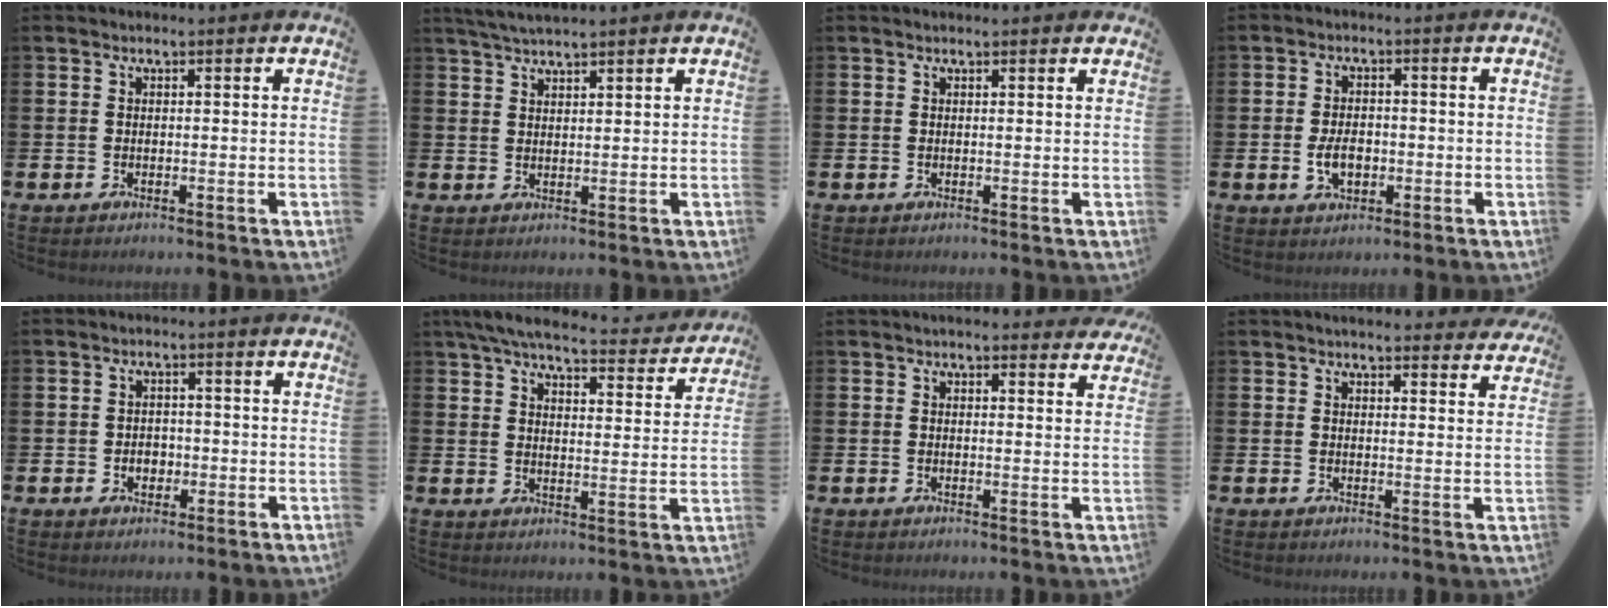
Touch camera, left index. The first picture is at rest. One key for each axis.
{"total": 5.1, "fx": 4.8, "fy": 0.2, "fz": 1.7, "tx": -0.048, "ty": -0.014, "tz": 0.088}
{"total": 0.7, "fx": 0.6, "fy": 0.0, "fz": 0.2, "tx": 0.011, "ty": -0.006, "tz": 0.009}
{"total": 3.7, "fx": -0.7, "fy": 2.4, "fz": 2.8, "tx": -0.045, "ty": 0.001, "tz": -0.014}
{"total": 2.1, "fx": -0.5, "fy": 1.8, "fz": 1.1, "tx": -0.006, "ty": 0.000, "tz": -0.016}
{"total": 6.5, "fx": 5.7, "fy": 1.3, "fz": 2.7, "tx": -0.059, "ty": -0.039, "tz": 0.094}
{"total": 2.6, "fx": 2.6, "fy": 0.3, "fz": 0.2, "tx": -0.002, "ty": -0.011, "tz": 0.046}
{"total": 3.4, "fx": 3.4, "fy": 0.2, "fz": 0.2, "tx": 0.003, "ty": -0.021, "tz": 0.059}